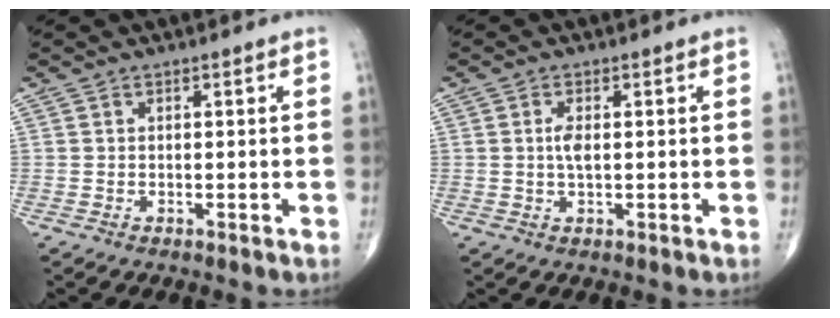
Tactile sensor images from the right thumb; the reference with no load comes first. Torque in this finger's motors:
{"motor_torque": [2.59, 2.42, 0.68, -0.27, 0.04]}